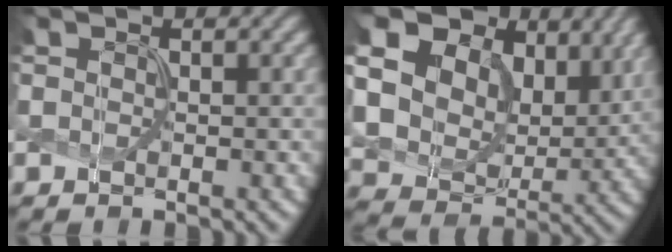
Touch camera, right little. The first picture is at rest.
{"total": 16.7, "force": [7.0, 12.7, 8.2], "torque": [-0.212, 0.019, 0.155]}